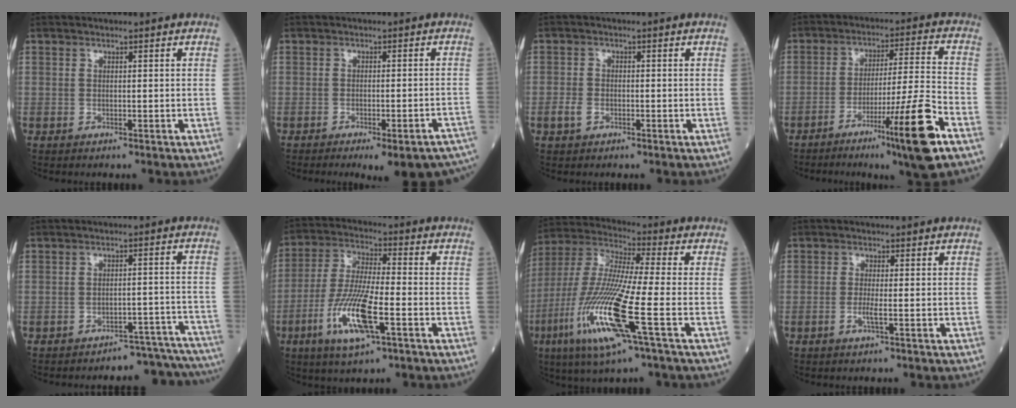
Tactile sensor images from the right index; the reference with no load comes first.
{"total": 12.6, "force": [-11.0, 1.3, 6.0], "torque": [-0.026, 0.002, -0.124]}
{"total": 2.0, "force": [-0.8, 1.3, 1.2], "torque": [-0.027, 0.003, -0.014]}
{"total": 13.6, "force": [-7.3, -1.4, 11.4], "torque": [-0.188, -0.021, -0.119]}
{"total": 11.1, "force": [-11.0, 1.4, -0.2], "torque": [0.035, 0.039, -0.126]}
{"total": 12.5, "force": [-4.8, 2.1, 11.4], "torque": [-0.236, -0.016, -0.088]}
{"total": 18.0, "force": [-6.3, 0.8, 16.8], "torque": [-0.371, -0.025, -0.125]}
{"total": 1.8, "force": [-0.6, 0.0, 1.7], "torque": [-0.038, -0.004, -0.013]}